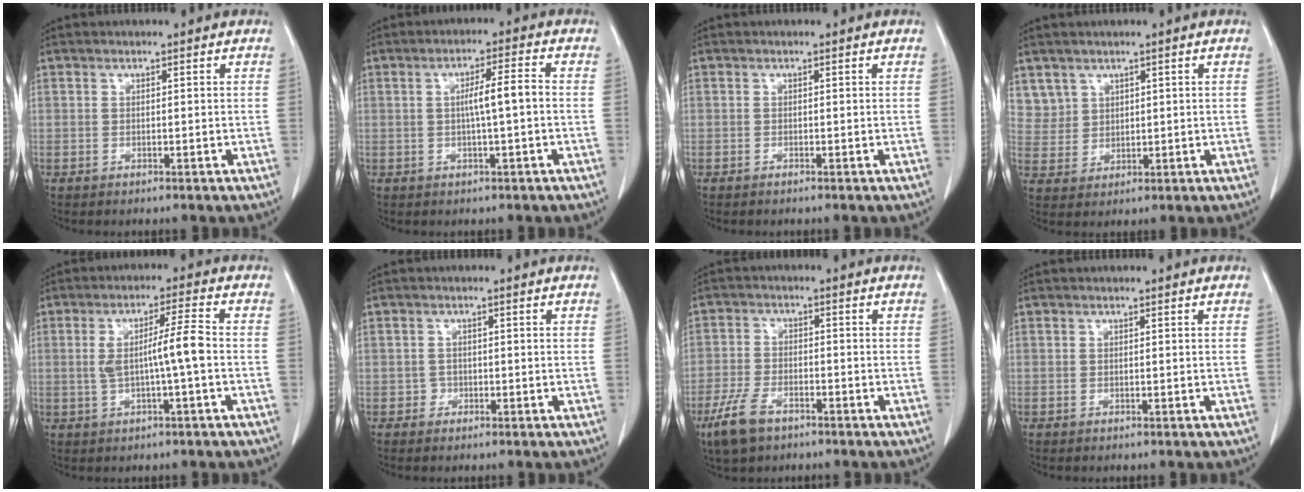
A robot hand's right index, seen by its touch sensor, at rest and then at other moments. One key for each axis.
{"total": 4.5, "fx": -0.2, "fy": 0.1, "fz": 4.5, "tx": -0.078, "ty": 0.008, "tz": -0.003}
{"total": 0.0}
{"total": 4.8, "fx": 3.0, "fy": 3.8, "fz": -0.1, "tx": 0.009, "ty": 0.002, "tz": 0.066}
{"total": 6.3, "fx": -0.5, "fy": -0.2, "fz": 6.3, "tx": -0.117, "ty": 0.009, "tz": -0.006}
{"total": 1.5, "fx": -0.5, "fy": 1.3, "fz": -0.2, "tx": 0.009, "ty": 0.009, "tz": -0.014}
{"total": 6.7, "fx": -4.3, "fy": 3.2, "fz": 4.0, "tx": -0.094, "ty": -0.006, "tz": -0.077}
{"total": 0.0}